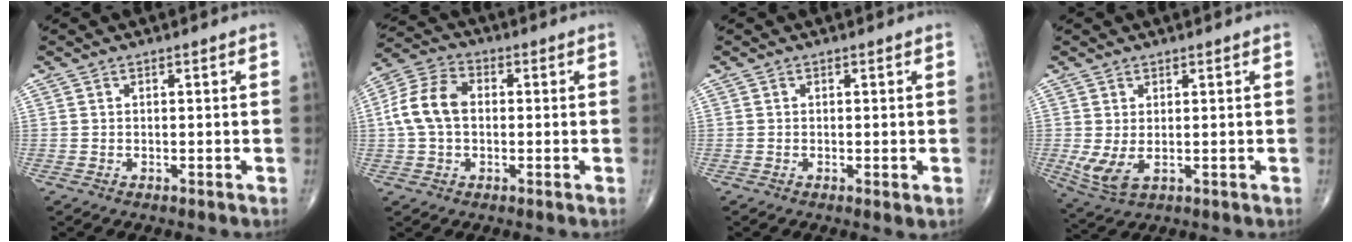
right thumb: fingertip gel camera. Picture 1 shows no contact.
{"total": 9.7, "force": [0.2, 6.6, 7.0], "torque": [-0.141, 0.029, -0.004]}
{"total": 1.1, "force": [-0.2, 0.3, 1.0], "torque": [-0.020, -0.005, -0.005]}
{"total": 5.1, "force": [-0.1, 2.6, 4.4], "torque": [-0.098, -0.004, 0.012]}